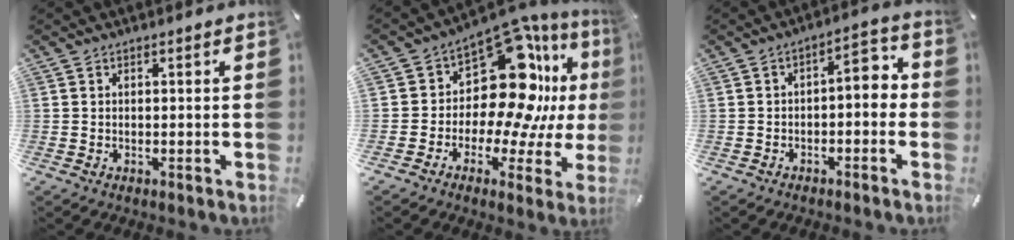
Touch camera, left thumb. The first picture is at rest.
{"total": 18.1, "force": [6.5, 11.2, 12.6], "torque": [-0.174, -0.081, 0.106]}
{"total": 5.2, "force": [-0.8, 2.9, 4.3], "torque": [-0.060, 0.001, -0.028]}